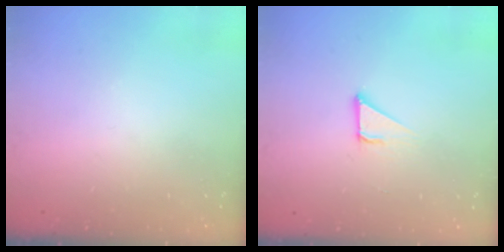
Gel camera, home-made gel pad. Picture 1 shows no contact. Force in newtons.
{"total": 2.1, "press": 2.1, "slide": 0.1}